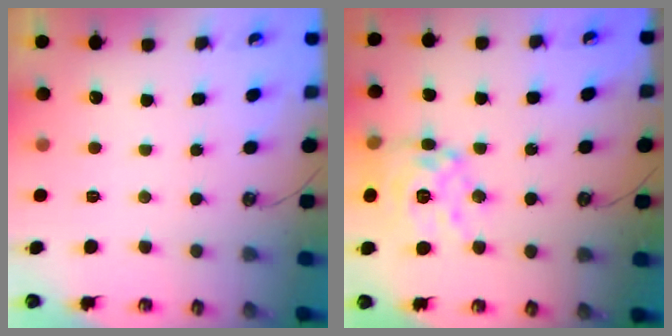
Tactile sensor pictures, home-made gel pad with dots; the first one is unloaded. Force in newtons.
{"total": 15.6, "press": 15.5, "slide": 1.4}